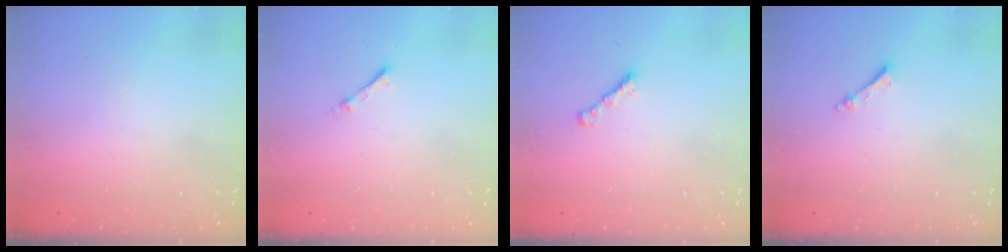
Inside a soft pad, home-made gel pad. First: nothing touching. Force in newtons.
{"total": 1.9, "press": 1.9, "slide": 0.3}
{"total": 1.8, "press": 1.7, "slide": 0.6}
{"total": 2.4, "press": 2.3, "slide": 0.4}